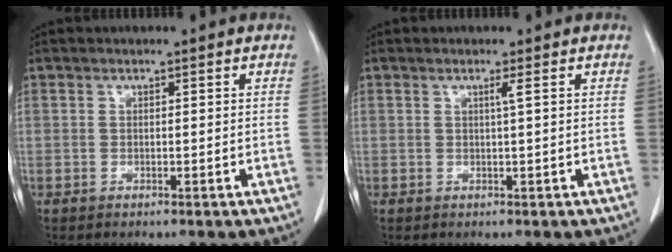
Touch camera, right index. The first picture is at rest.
{"total": 0.9, "force": [0.3, -0.3, 0.7], "torque": [-0.020, -0.003, 0.009]}